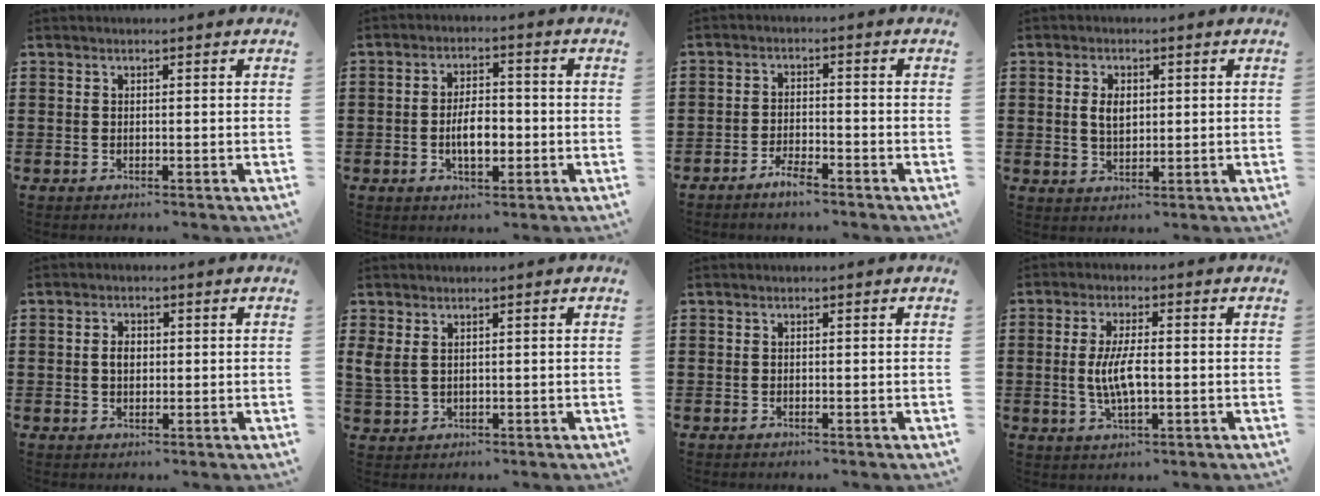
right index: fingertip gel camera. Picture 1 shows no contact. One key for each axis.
{"total": 5.1, "fx": -1.1, "fy": 2.4, "fz": 4.3, "tx": -0.077, "ty": 0.002, "tz": -0.022}
{"total": 2.8, "fx": -2.5, "fy": 0.7, "fz": 1.1, "tx": -0.029, "ty": 0.007, "tz": -0.050}
{"total": 3.6, "fx": 0.5, "fy": 2.1, "fz": 2.9, "tx": -0.053, "ty": 0.006, "tz": 0.006}
{"total": 2.3, "fx": 0.1, "fy": 1.5, "fz": 1.8, "tx": -0.036, "ty": 0.007, "tz": 0.001}
{"total": 2.2, "fx": 1.2, "fy": 1.1, "fz": 1.6, "tx": -0.043, "ty": 0.001, "tz": 0.020}
{"total": 0.0}
{"total": 6.0, "fx": -0.5, "fy": 1.8, "fz": 5.7, "tx": -0.123, "ty": -0.005, "tz": -0.017}